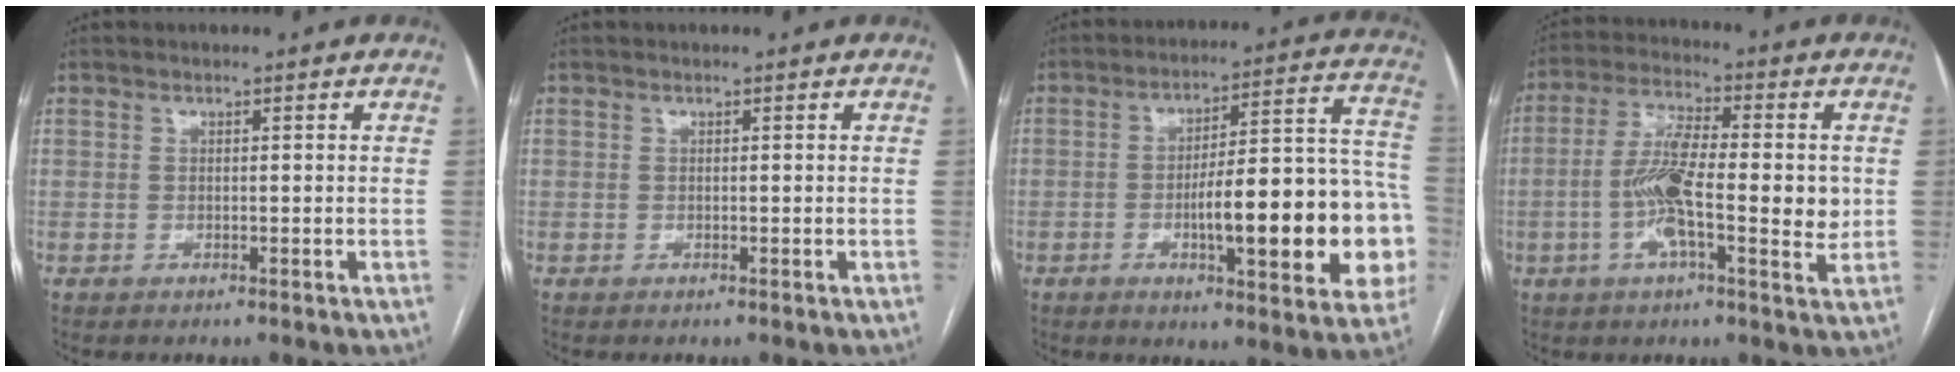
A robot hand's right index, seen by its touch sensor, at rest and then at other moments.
{"total": 0.0}
{"total": 21.4, "force": [-4.9, 4.4, 20.3], "torque": [-0.211, 0.034, -0.056]}
{"total": 12.5, "force": [-1.1, 3.4, 12.0], "torque": [-0.217, 0.005, -0.025]}